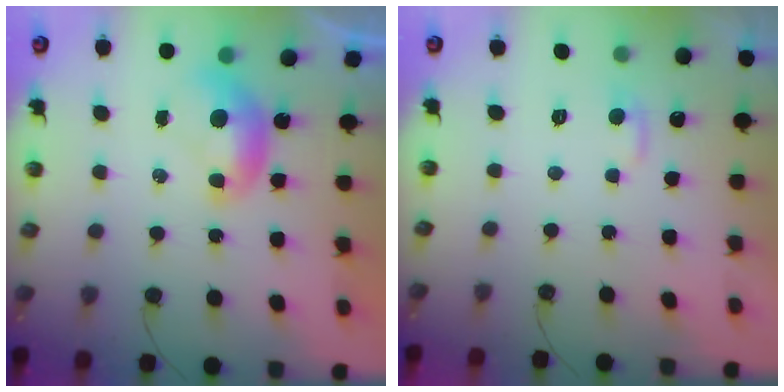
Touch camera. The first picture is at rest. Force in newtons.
{"total": 2.8, "press": 2.8, "slide": 0.4}